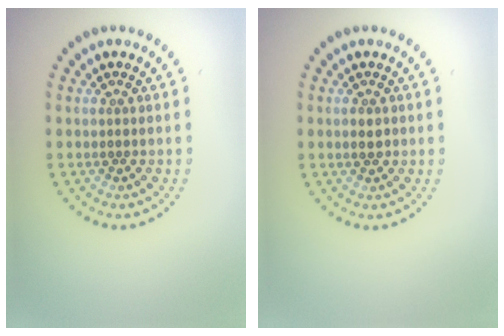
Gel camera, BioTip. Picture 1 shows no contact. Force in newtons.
{"total": 1.0, "press": 1.0, "slide": 0.2}